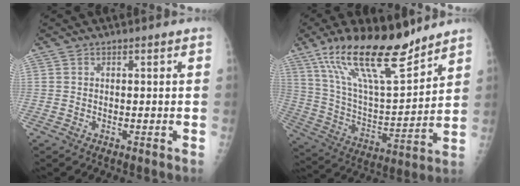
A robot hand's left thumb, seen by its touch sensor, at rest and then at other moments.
{"total": 21.6, "force": [15.4, 6.0, 13.9], "torque": [-0.222, -0.072, 0.281]}